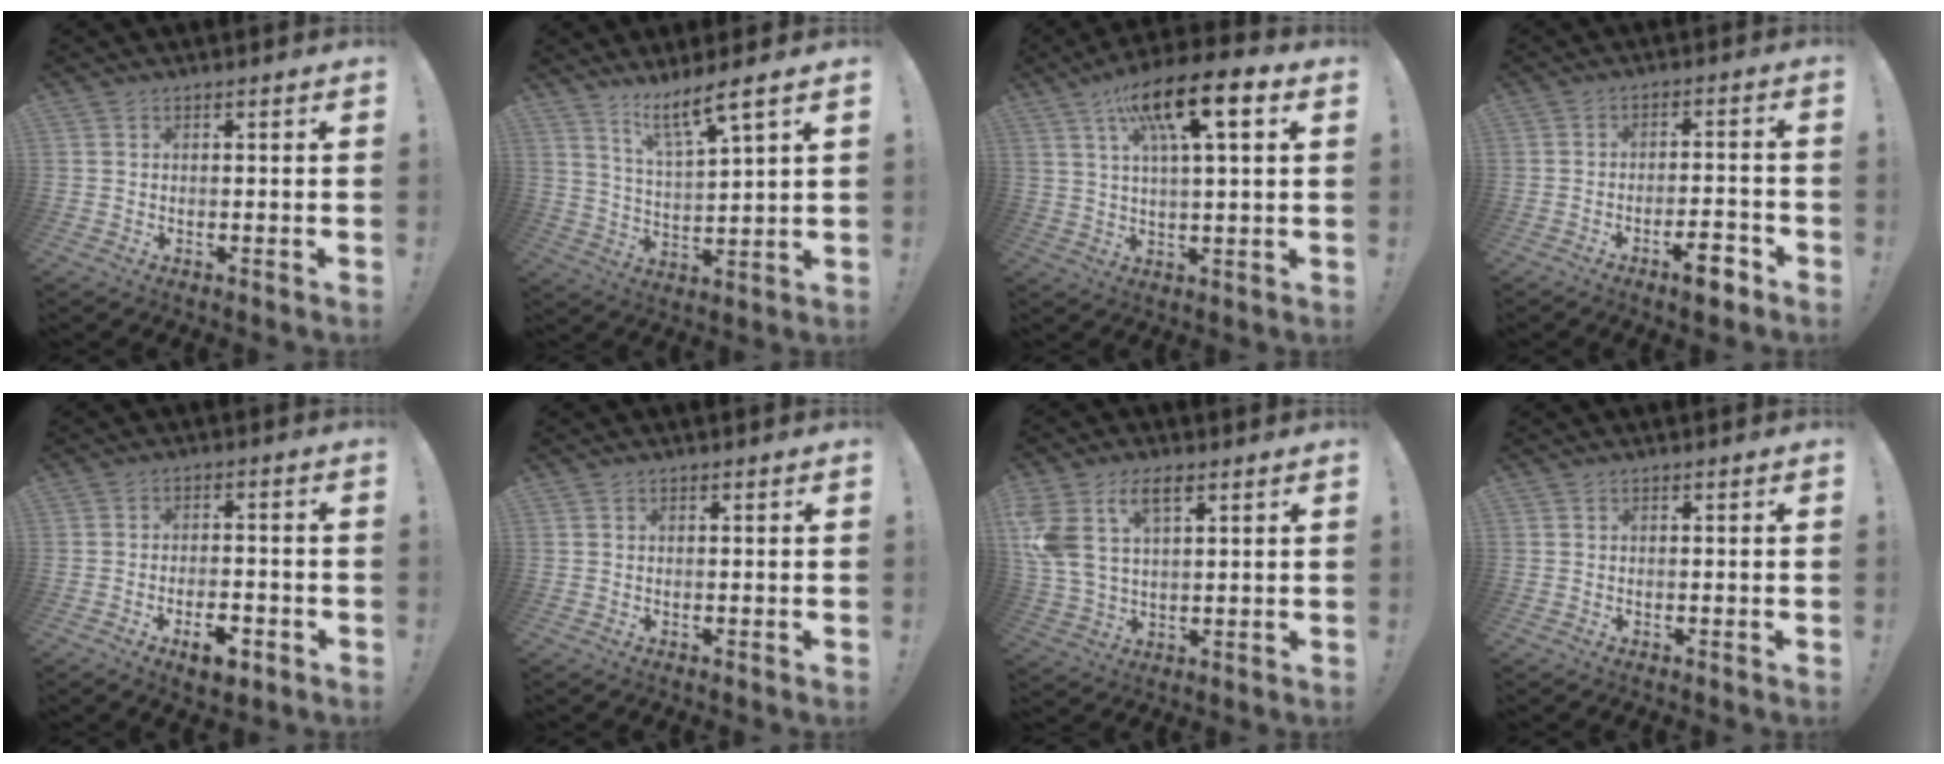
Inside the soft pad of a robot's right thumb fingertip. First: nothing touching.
{"total": 9.6, "force": [7.2, 0.6, 6.3], "torque": [-0.105, -0.043, 0.117]}
{"total": 14.5, "force": [6.2, 3.9, 12.5], "torque": [-0.205, -0.018, 0.096]}
{"total": 7.5, "force": [-4.7, 2.1, 5.4], "torque": [-0.084, 0.026, -0.080]}
{"total": 7.2, "force": [-4.1, 3.0, 5.1], "torque": [-0.077, 0.016, -0.069]}
{"total": 0.0}
{"total": 11.0, "force": [5.4, 6.0, 7.4], "torque": [-0.168, -0.010, 0.102]}
{"total": 0.0}